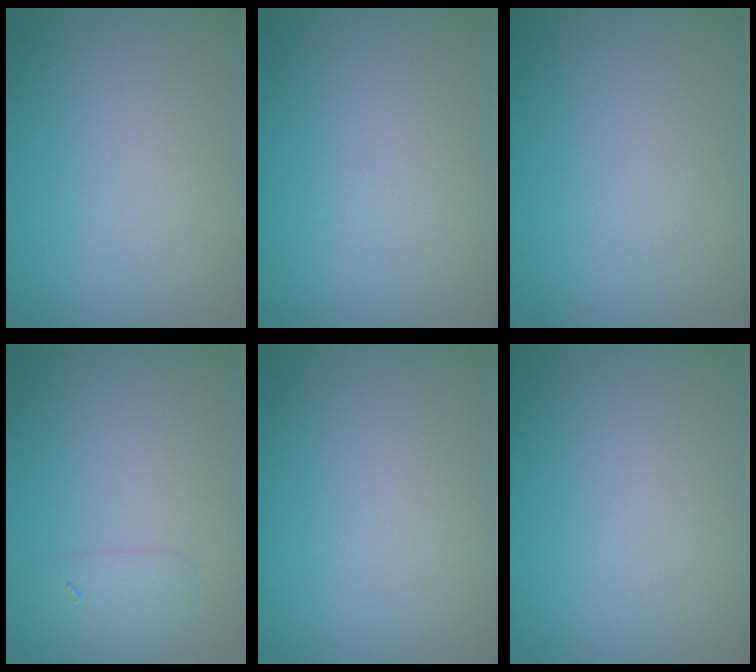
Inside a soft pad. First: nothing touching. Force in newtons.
{"total": 0.0}
{"total": 0.0}
{"total": 1.5, "press": 1.5, "slide": 0.0}
{"total": 0.0}
{"total": 0.0}